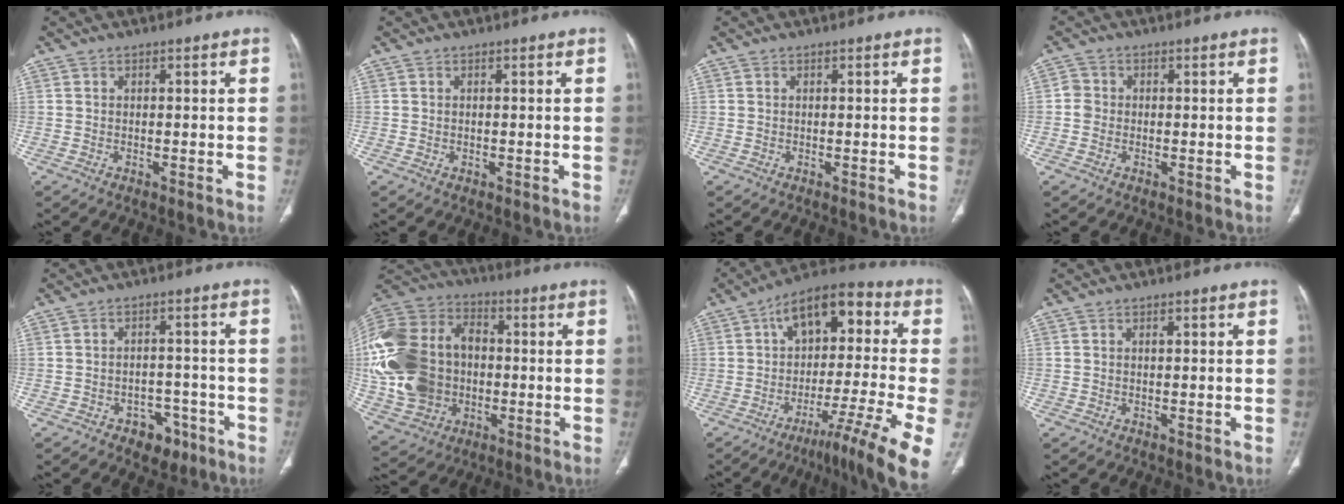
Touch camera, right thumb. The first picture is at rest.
{"total": 0.0}
{"total": 0.0}
{"total": 2.2, "force": [-0.3, 2.0, 0.8], "torque": [0.001, 0.008, -0.013]}
{"total": 5.7, "force": [-3.2, 4.1, 2.3], "torque": [-0.005, 0.030, -0.038]}
{"total": 28.0, "force": [-1.3, 21.8, 17.5], "torque": [-0.395, 0.035, -0.013]}
{"total": 19.8, "force": [-4.5, 4.8, 18.7], "torque": [-0.271, 0.057, -0.077]}
{"total": 0.5, "force": [0.2, 0.2, 0.4], "torque": [-0.003, 0.001, 0.004]}